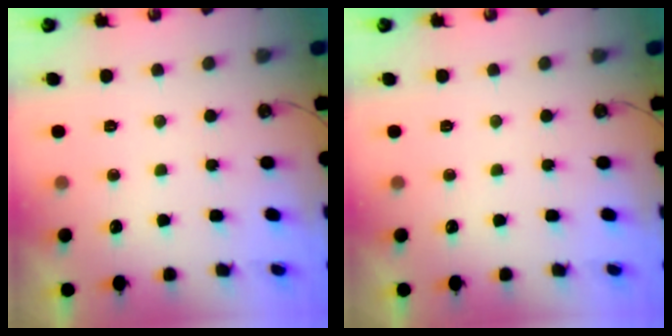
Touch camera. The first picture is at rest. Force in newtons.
{"total": 0.0}